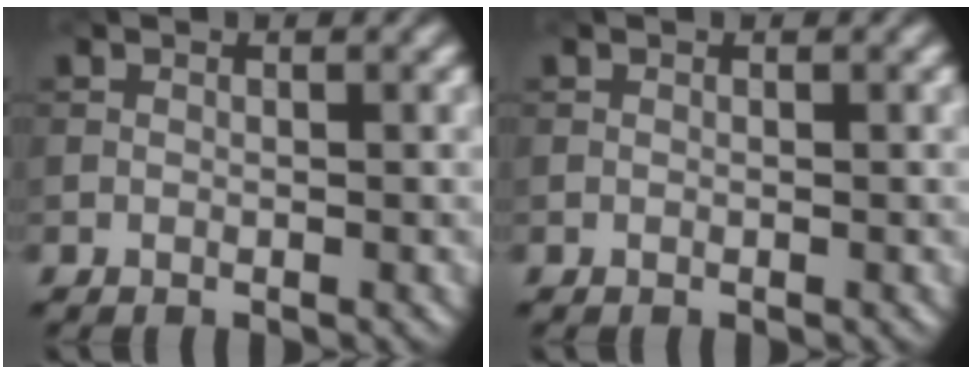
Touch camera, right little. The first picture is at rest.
{"total": 0.0}